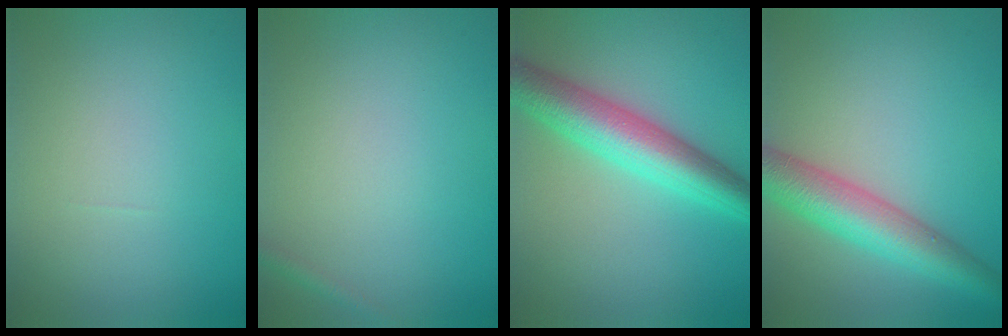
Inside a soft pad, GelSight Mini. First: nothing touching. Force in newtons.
{"total": 0.8, "press": 0.8, "slide": 0.1}
{"total": 6.7, "press": 6.7, "slide": 0.1}
{"total": 6.4, "press": 6.4, "slide": 0.2}